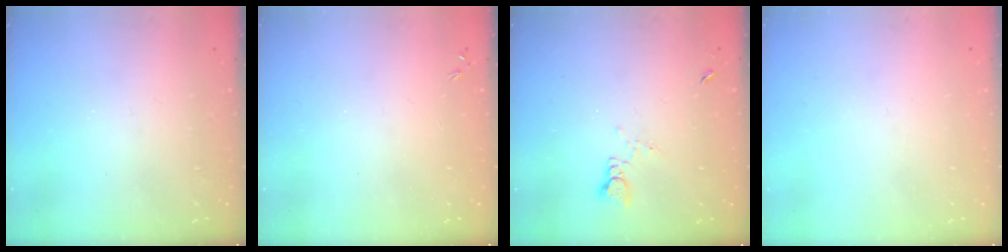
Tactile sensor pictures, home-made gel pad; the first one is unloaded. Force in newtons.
{"total": 1.1, "press": 0.9, "slide": 0.5}
{"total": 1.3, "press": 1.2, "slide": 0.1}
{"total": 0.0}